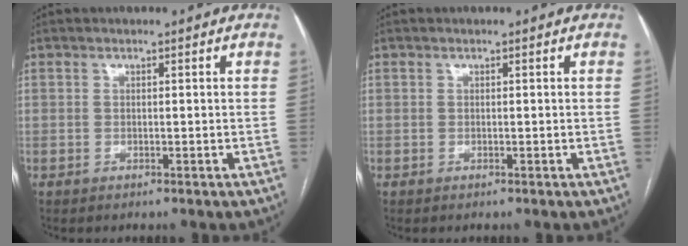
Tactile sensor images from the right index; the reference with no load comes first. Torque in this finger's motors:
{"motor_torque": [0.13, 0.13, -0.08, 0.00]}